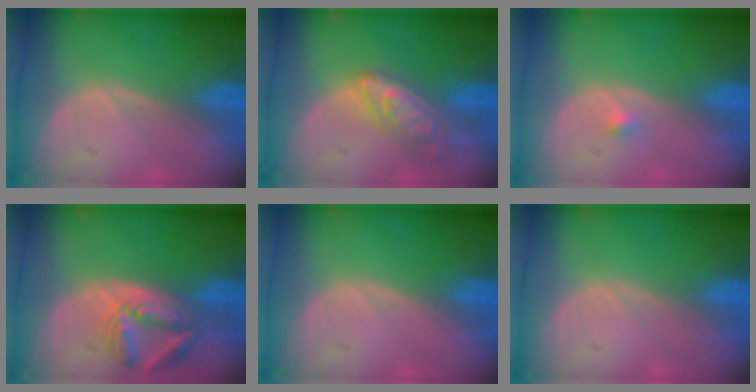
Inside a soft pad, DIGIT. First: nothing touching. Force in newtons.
{"total": 6.5, "press": 5.7, "slide": 3.0}
{"total": 1.1, "press": 0.9, "slide": 0.5}
{"total": 6.4, "press": 6.4, "slide": 0.9}
{"total": 0.0}
{"total": 0.0}